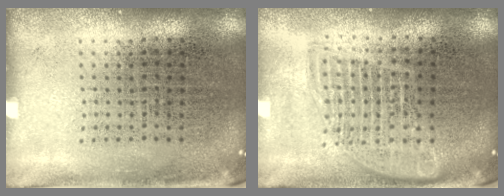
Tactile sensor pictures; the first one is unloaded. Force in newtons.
{"total": 1.6, "press": 1.4, "slide": 0.7}